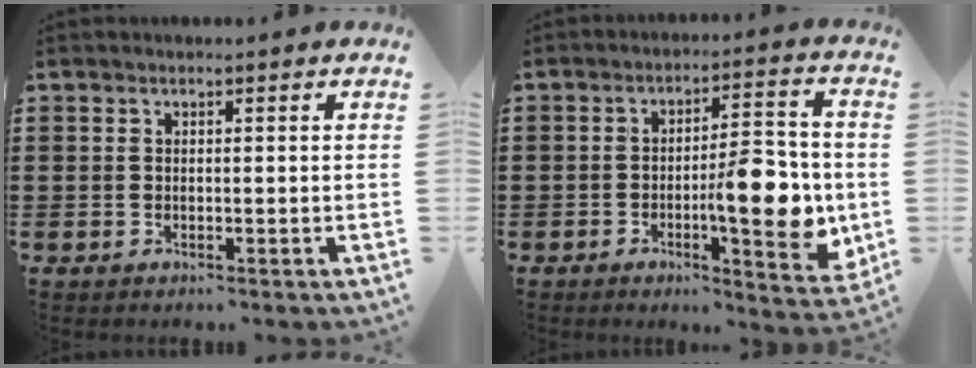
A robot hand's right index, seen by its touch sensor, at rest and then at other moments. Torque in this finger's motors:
{"motor_torque": [1.57, -0.57, 0.53, 0.21]}